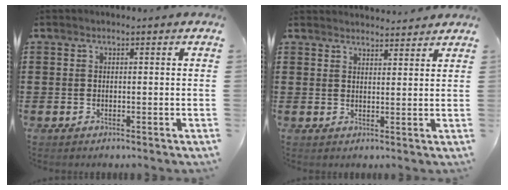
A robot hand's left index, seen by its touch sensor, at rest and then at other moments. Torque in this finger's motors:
{"motor_torque": [0.20, -1.95, 0.05, 0.01]}